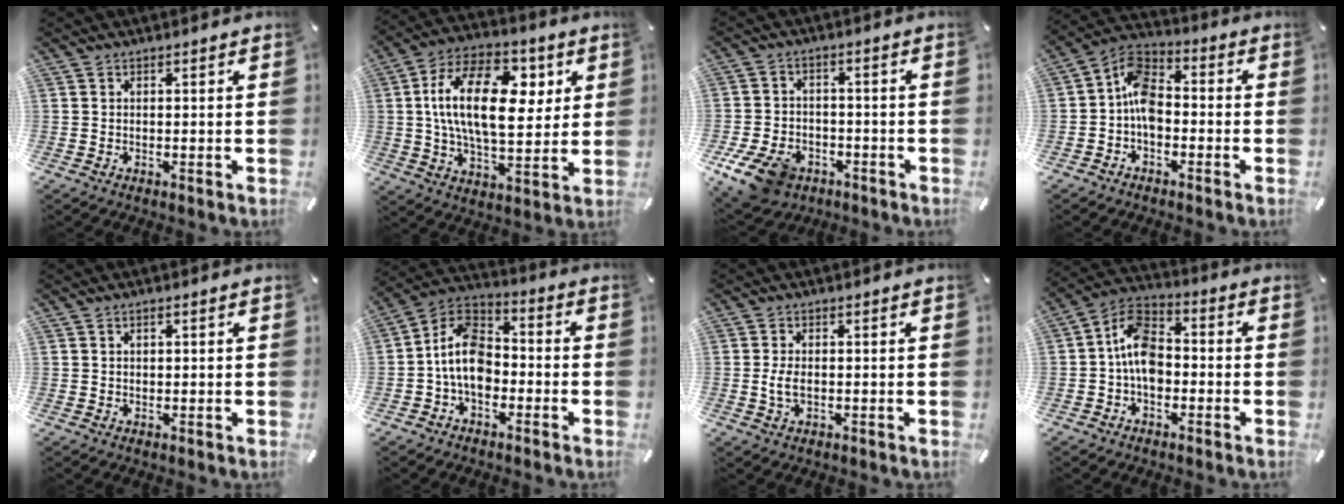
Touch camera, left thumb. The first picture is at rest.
{"total": 21.1, "force": [5.0, 11.6, 16.9], "torque": [-0.309, 0.004, 0.078]}
{"total": 11.1, "force": [-5.8, 7.5, 5.7], "torque": [-0.120, 0.029, -0.106]}
{"total": 8.6, "force": [-2.2, 5.9, 5.9], "torque": [-0.127, 0.015, -0.044]}
{"total": 1.1, "force": [0.4, 0.7, 0.7], "torque": [-0.015, 0.005, 0.007]}
{"total": 11.2, "force": [-3.3, 7.8, 7.4], "torque": [-0.165, 0.014, -0.065]}
{"total": 3.5, "force": [-0.3, 2.0, 2.9], "torque": [-0.068, -0.003, -0.008]}
{"total": 9.8, "force": [-1.7, 6.7, 6.9], "torque": [-0.147, 0.019, -0.030]}